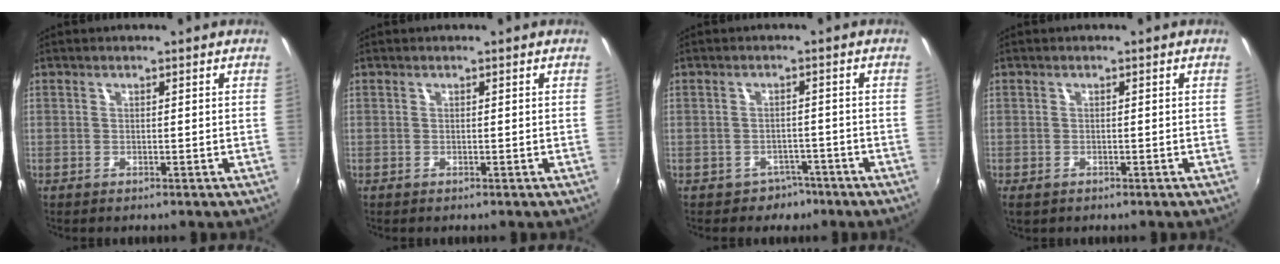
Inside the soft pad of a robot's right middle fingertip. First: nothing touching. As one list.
[{"total": 0.0}, {"total": 3.1, "force": [-2.0, 2.4, 0.3], "torque": [-0.014, 0.001, -0.025]}, {"total": 1.2, "force": [-0.8, 0.5, 0.7], "torque": [-0.015, -0.007, -0.012]}]